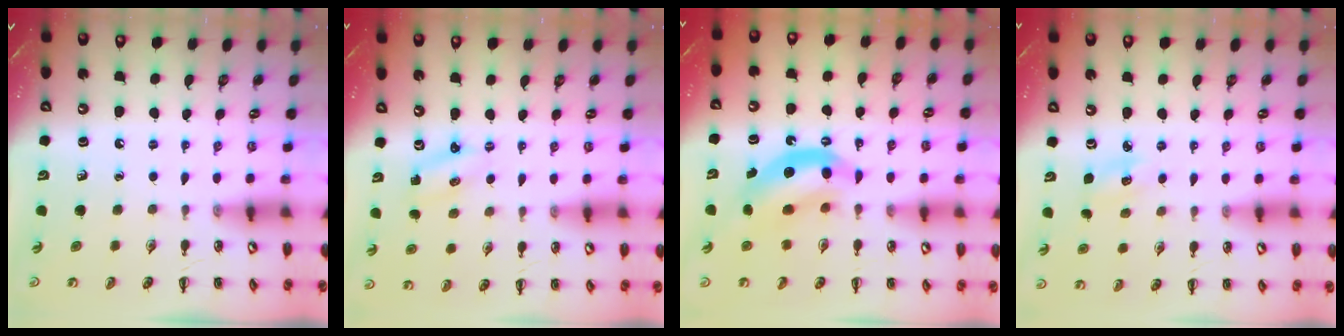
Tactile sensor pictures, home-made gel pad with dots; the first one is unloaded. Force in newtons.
{"total": 1.4, "press": 1.3, "slide": 0.3}
{"total": 9.6, "press": 9.3, "slide": 2.3}
{"total": 3.9, "press": 3.7, "slide": 1.1}